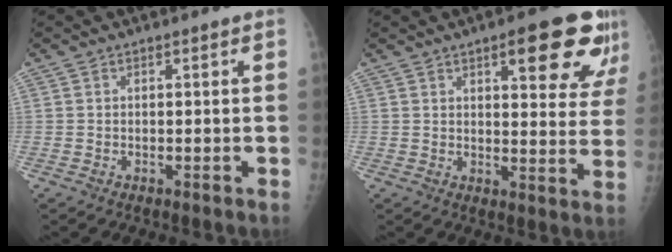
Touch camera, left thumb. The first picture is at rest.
{"total": 14.8, "force": [8.1, 4.6, 11.5], "torque": [-0.111, -0.037, 0.103]}